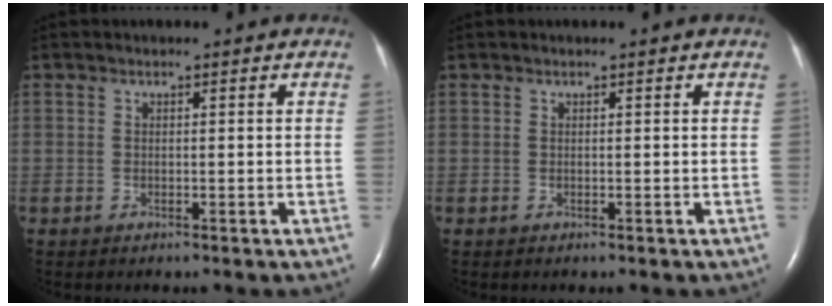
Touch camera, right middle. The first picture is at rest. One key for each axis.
{"total": 0.0}